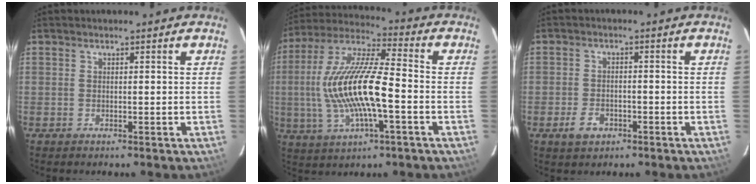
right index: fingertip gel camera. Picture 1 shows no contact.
{"total": 17.5, "force": [-2.5, 4.5, 16.7], "torque": [-0.333, 0.002, -0.048]}
{"total": 4.3, "force": [-2.3, 2.9, 2.2], "torque": [-0.051, 0.002, -0.038]}